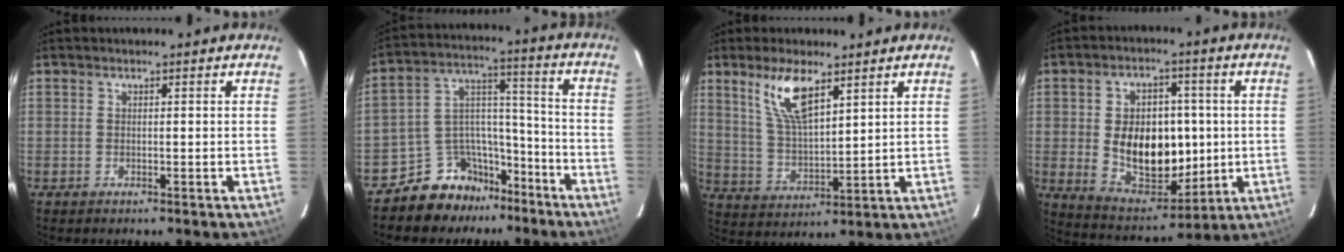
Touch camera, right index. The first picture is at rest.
{"total": 11.9, "force": [-9.3, 7.1, 2.2], "torque": [-0.047, 0.073, -0.150]}
{"total": 9.7, "force": [5.9, 3.0, 7.2], "torque": [-0.136, 0.001, 0.124]}
{"total": 15.5, "force": [-0.2, 10.5, 11.4], "torque": [-0.211, 0.002, 0.022]}